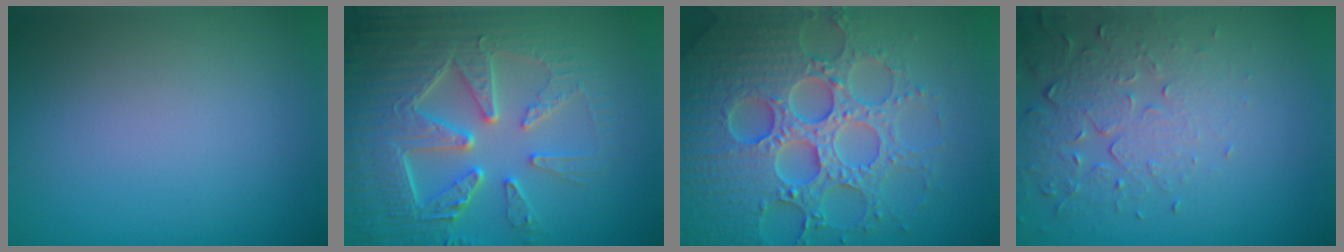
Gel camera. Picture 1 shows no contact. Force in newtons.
{"total": 8.4, "press": 6.3, "slide": 5.7}
{"total": 8.0, "press": 7.8, "slide": 1.7}
{"total": 5.0, "press": 3.6, "slide": 3.4}